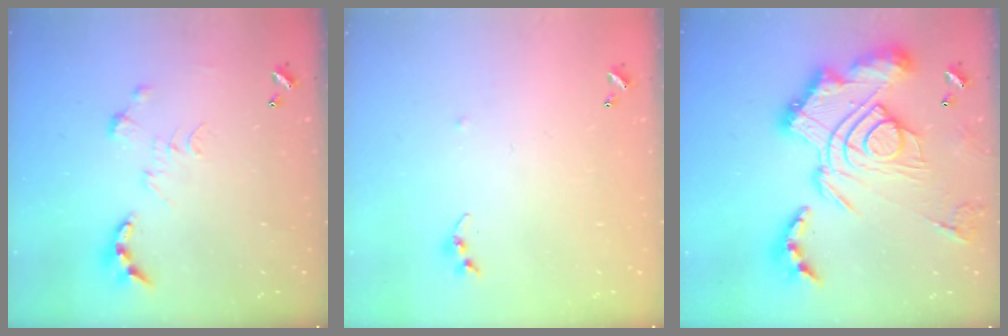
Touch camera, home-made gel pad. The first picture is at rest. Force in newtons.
{"total": 5.0, "press": 5.0, "slide": 0.6}
{"total": 4.2, "press": 3.4, "slide": 2.5}